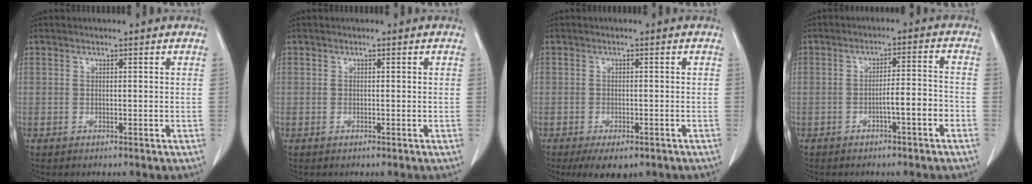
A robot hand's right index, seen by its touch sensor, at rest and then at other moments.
{"total": 0.0}
{"total": 4.9, "force": [-3.4, 2.4, 2.6], "torque": [-0.034, -0.005, -0.047]}
{"total": 5.4, "force": [-2.5, 0.3, 4.7], "torque": [-0.075, 0.018, -0.038]}